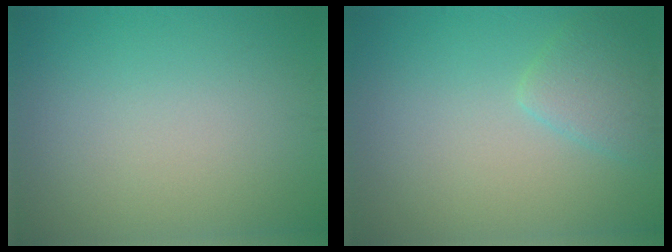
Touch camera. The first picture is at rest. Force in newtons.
{"total": 2.5, "press": 2.5, "slide": 0.2}